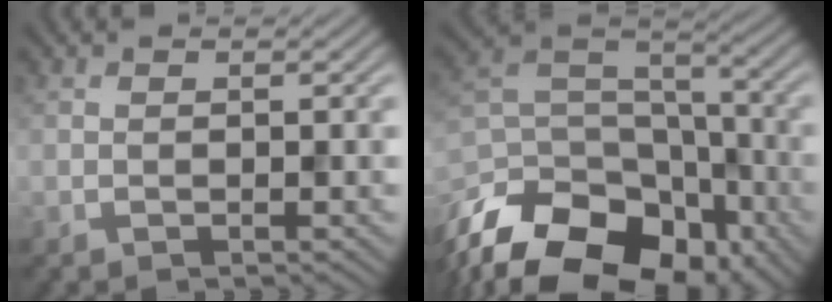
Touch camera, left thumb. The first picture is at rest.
{"total": 20.0, "force": [-12.8, 11.8, 10.0], "torque": [-0.238, -0.044, -0.192]}